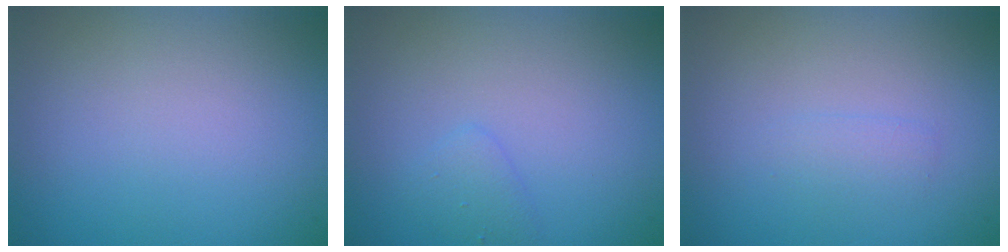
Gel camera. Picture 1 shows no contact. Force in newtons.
{"total": 1.2, "press": 1.2, "slide": 0.0}
{"total": 1.0, "press": 1.0, "slide": 0.1}